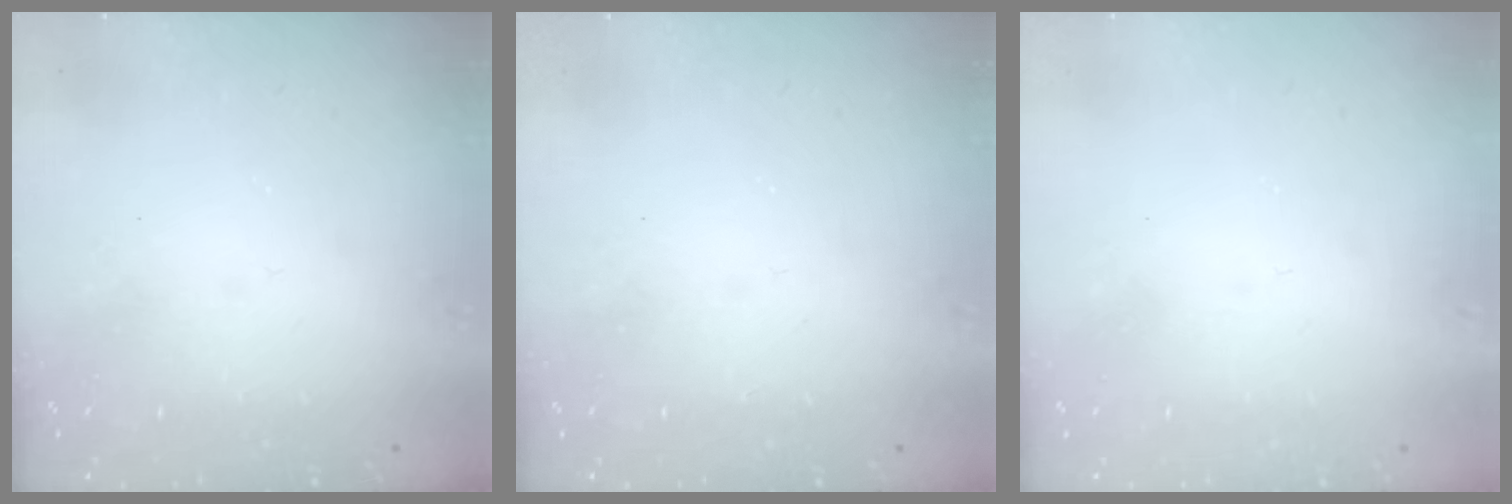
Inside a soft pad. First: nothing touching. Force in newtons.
{"total": 0.0}
{"total": 0.5, "press": 0.5, "slide": 0.1}